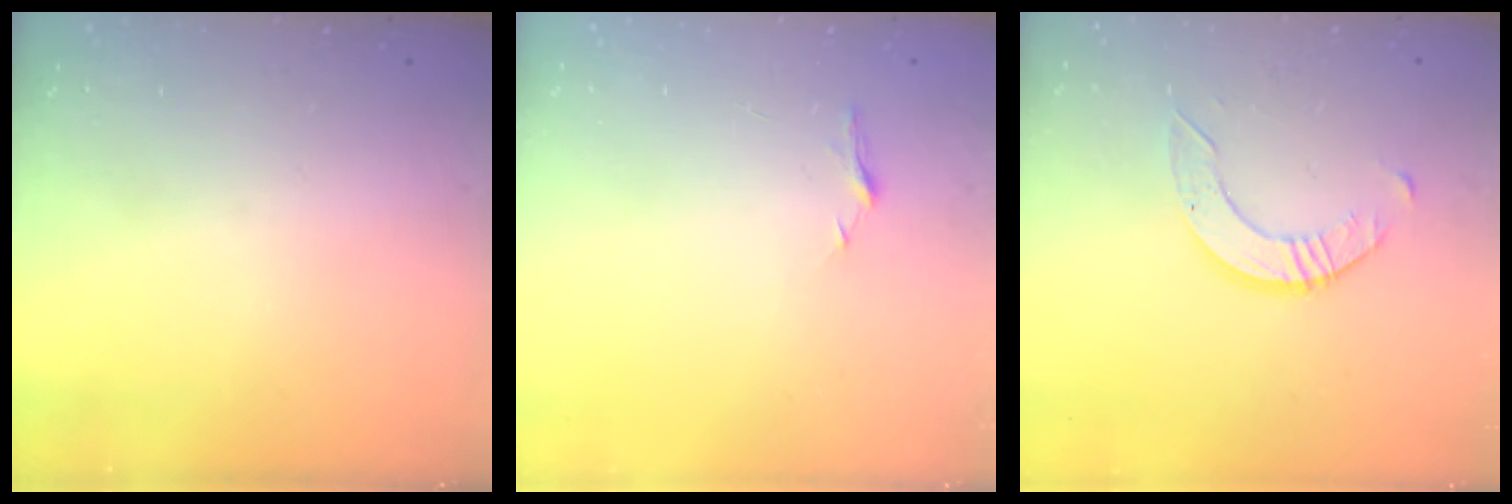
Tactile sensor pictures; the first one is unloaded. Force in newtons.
{"total": 5.0, "press": 5.0, "slide": 0.6}
{"total": 5.3, "press": 5.3, "slide": 0.5}